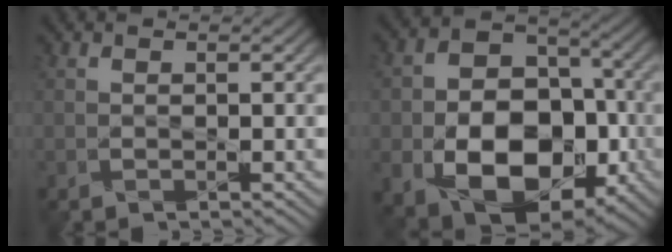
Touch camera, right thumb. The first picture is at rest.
{"total": 15.9, "force": [-5.1, 11.0, 10.3], "torque": [-0.174, -0.040, -0.086]}